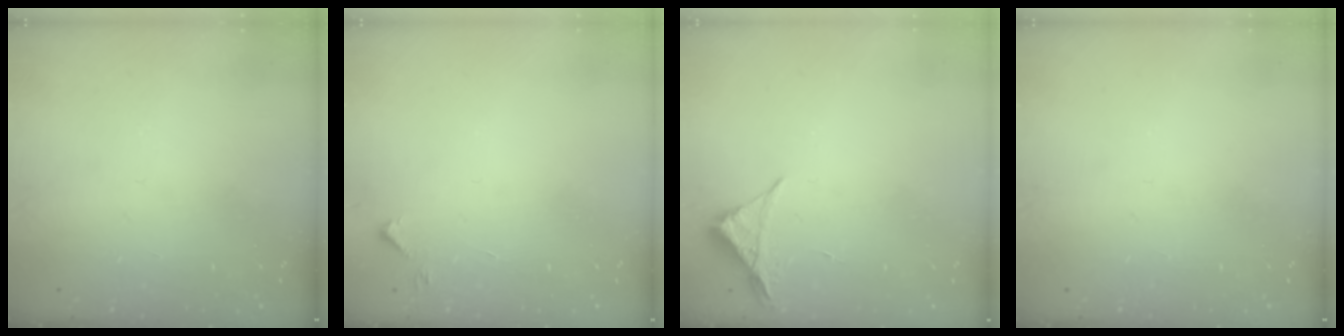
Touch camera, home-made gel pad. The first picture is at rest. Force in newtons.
{"total": 3.8, "press": 3.7, "slide": 0.6}
{"total": 3.4, "press": 3.4, "slide": 0.6}
{"total": 0.0}